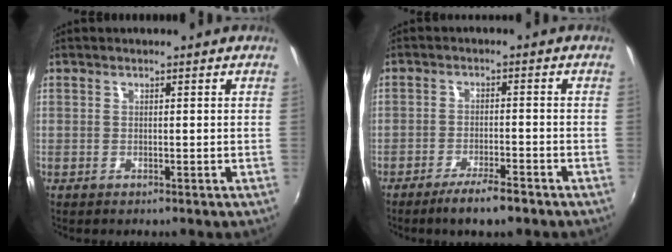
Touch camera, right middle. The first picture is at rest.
{"total": 5.8, "force": [-4.3, 0.7, 3.7], "torque": [-0.083, -0.002, -0.072]}